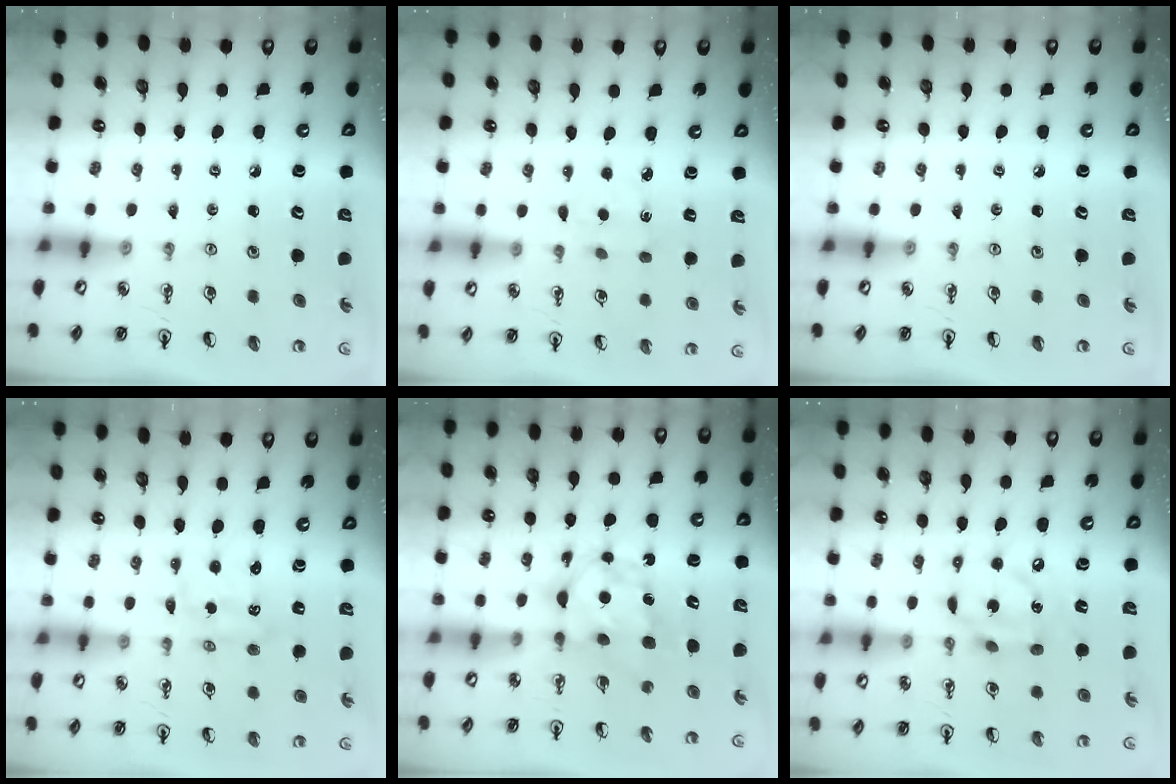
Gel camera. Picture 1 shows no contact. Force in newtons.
{"total": 1.7, "press": 1.6, "slide": 0.4}
{"total": 0.0}
{"total": 0.0}
{"total": 6.5, "press": 6.5, "slide": 0.3}
{"total": 11.0, "press": 10.9, "slide": 0.7}